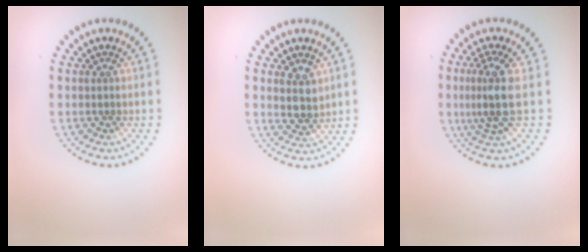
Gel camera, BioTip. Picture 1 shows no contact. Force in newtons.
{"total": 2.5, "press": 2.2, "slide": 1.0}
{"total": 3.3, "press": 2.5, "slide": 2.1}